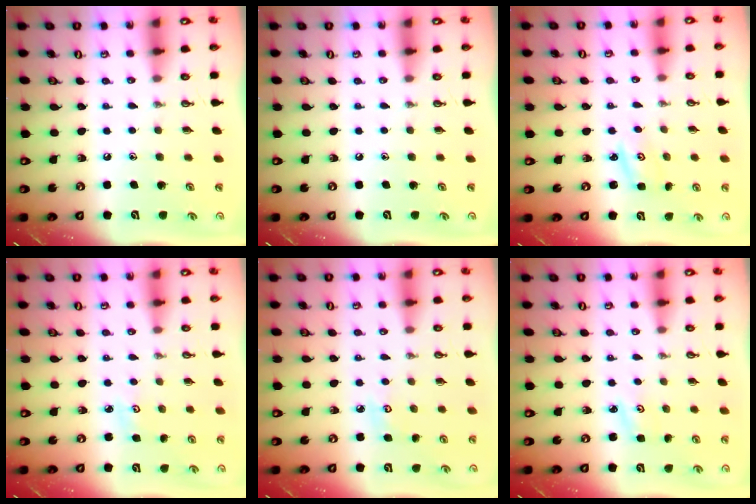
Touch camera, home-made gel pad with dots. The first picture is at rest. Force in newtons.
{"total": 0.0}
{"total": 1.6, "press": 1.5, "slide": 0.1}
{"total": 2.8, "press": 2.7, "slide": 0.4}
{"total": 3.8, "press": 3.8, "slide": 0.4}
{"total": 2.6, "press": 2.6, "slide": 0.4}